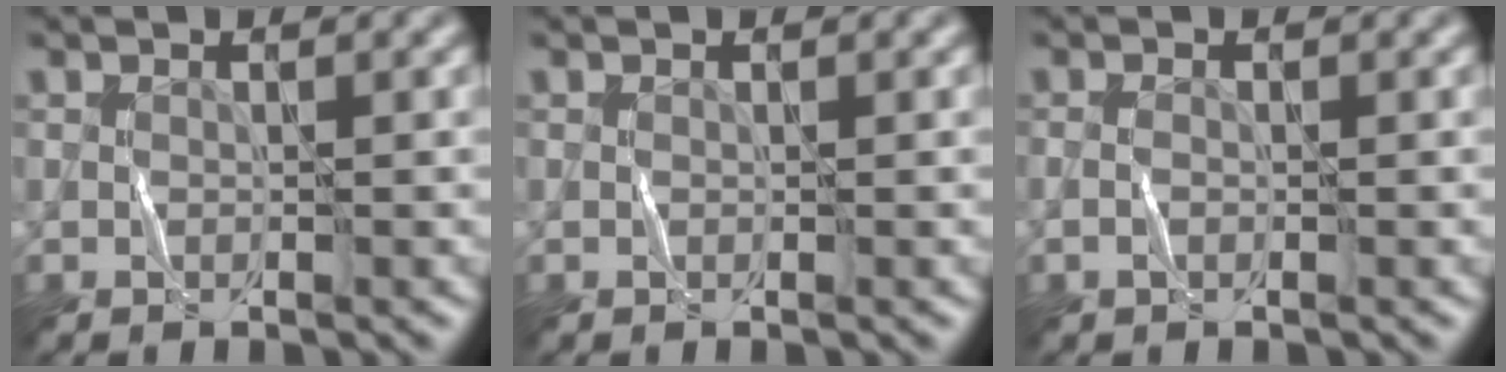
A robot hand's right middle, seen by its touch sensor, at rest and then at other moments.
{"total": 0.0}
{"total": 0.9, "force": [-0.3, 0.4, 0.7], "torque": [-0.019, 0.000, -0.010]}